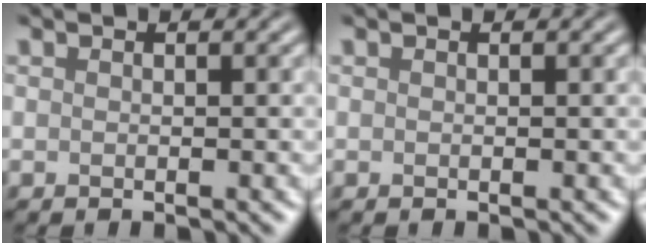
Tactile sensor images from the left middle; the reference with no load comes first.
{"total": 0.0}